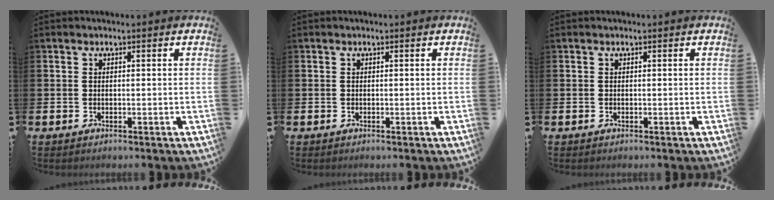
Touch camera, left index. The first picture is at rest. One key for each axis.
{"total": 0.0}
{"total": 0.0}